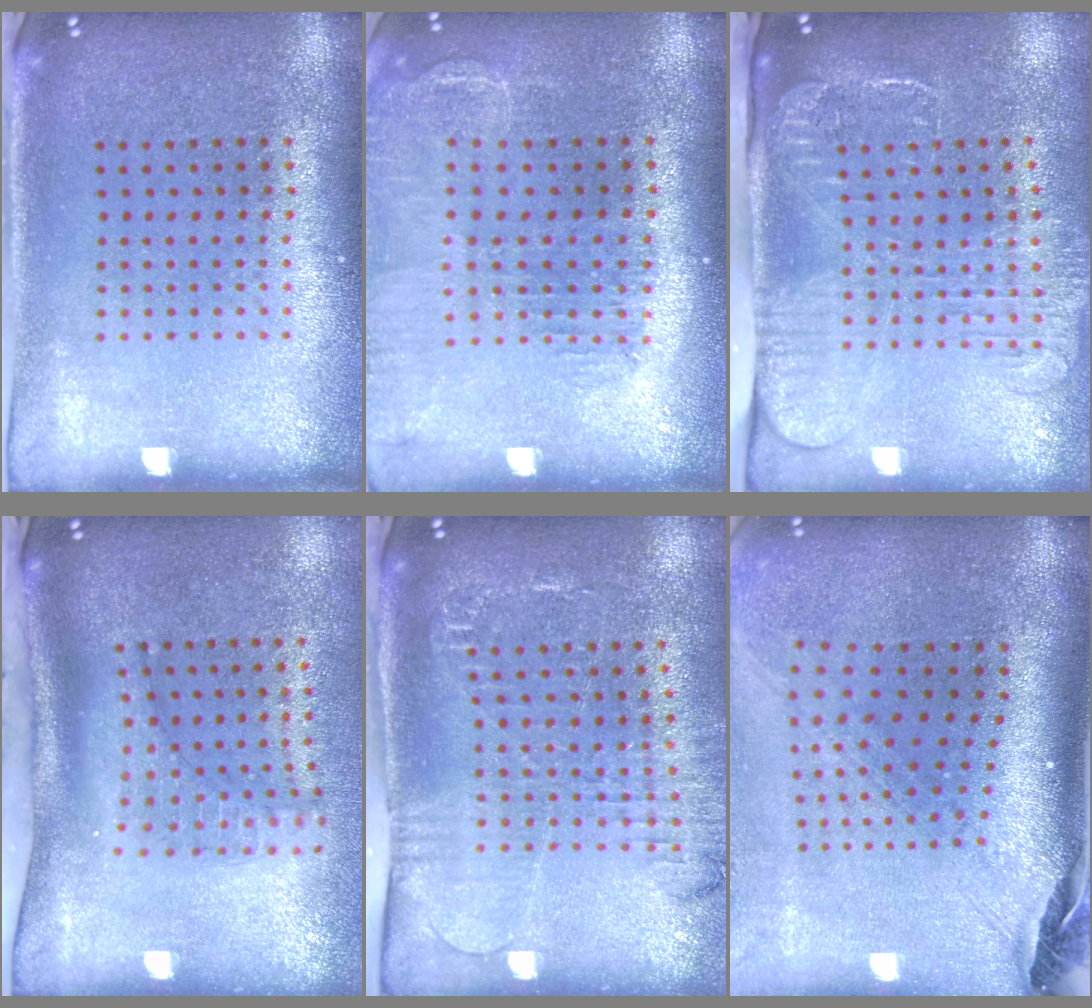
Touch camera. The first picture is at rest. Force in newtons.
{"total": 1.5, "press": 1.4, "slide": 0.3}
{"total": 2.6, "press": 2.0, "slide": 1.7}
{"total": 1.9, "press": 1.4, "slide": 1.3}
{"total": 1.9, "press": 1.9, "slide": 0.4}
{"total": 2.7, "press": 2.0, "slide": 1.8}